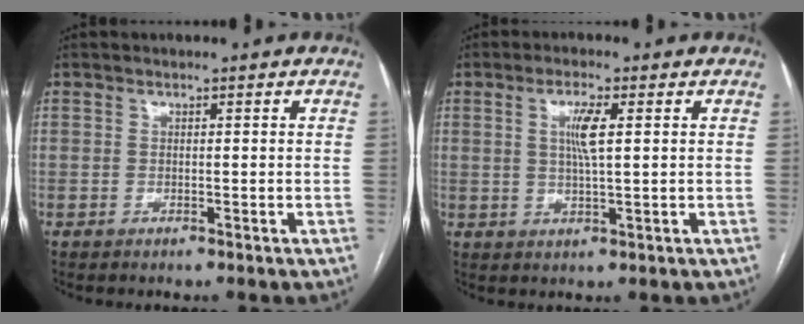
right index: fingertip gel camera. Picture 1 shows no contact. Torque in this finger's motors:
{"motor_torque": [0.53, 0.16, 0.11, 0.08]}